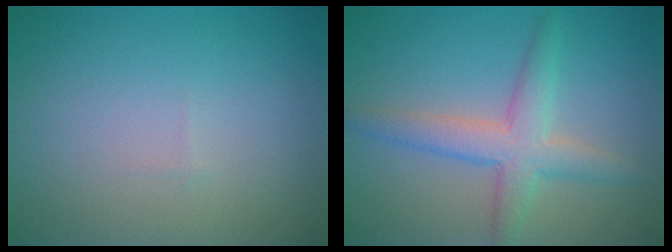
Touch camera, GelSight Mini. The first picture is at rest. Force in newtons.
{"total": 4.1, "press": 4.1, "slide": 0.1}